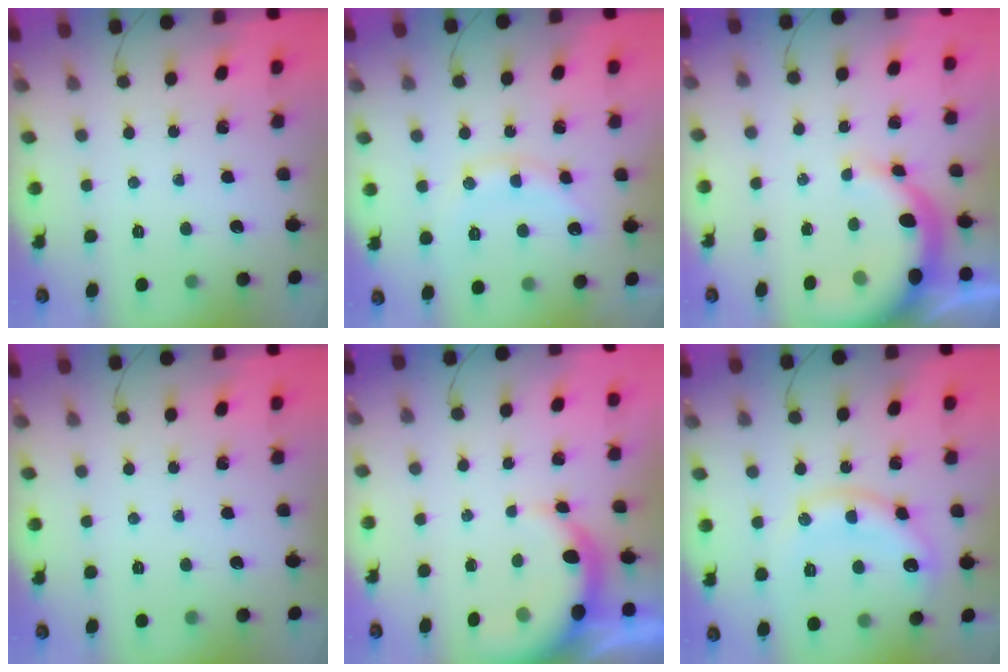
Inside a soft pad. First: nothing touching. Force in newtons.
{"total": 13.2, "press": 13.2, "slide": 0.7}
{"total": 8.5, "press": 8.3, "slide": 1.7}
{"total": 0.0}
{"total": 6.5, "press": 6.4, "slide": 1.3}
{"total": 12.6, "press": 12.6, "slide": 1.0}